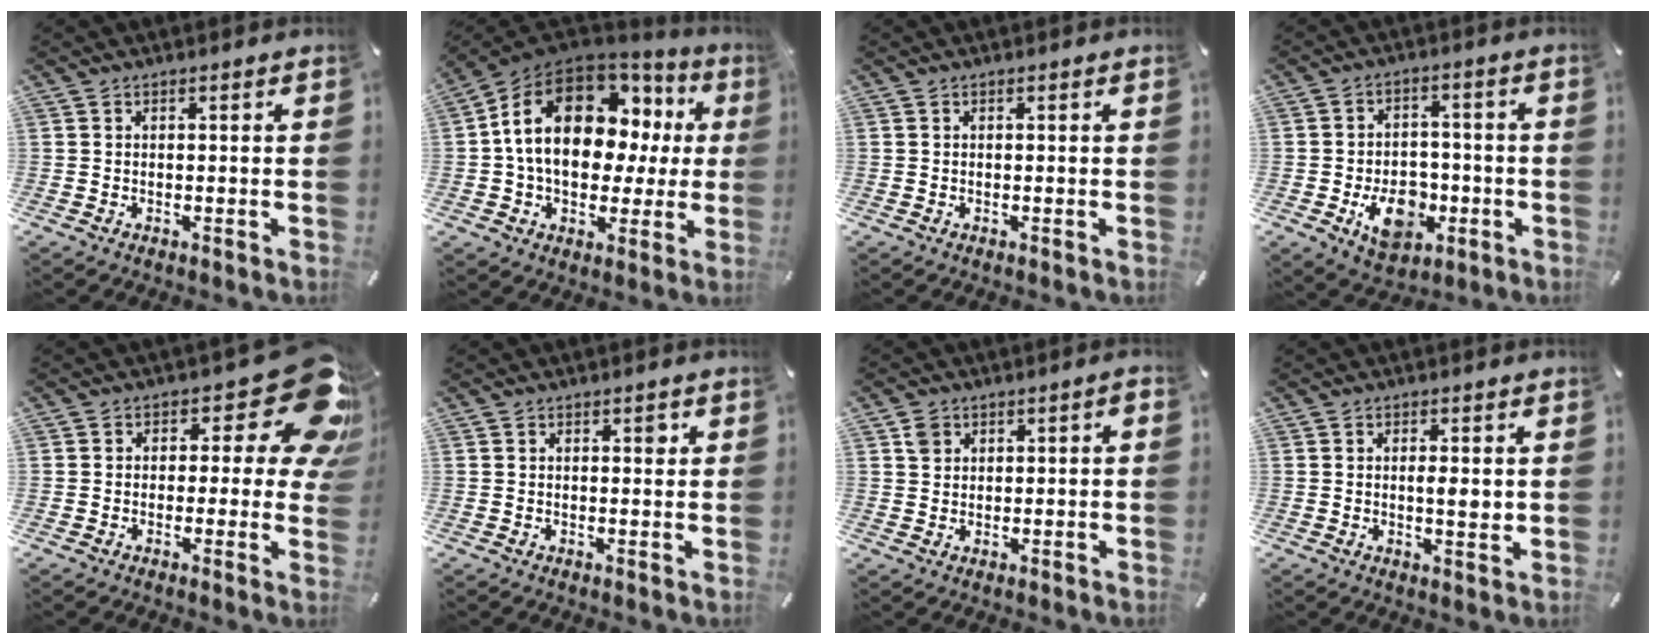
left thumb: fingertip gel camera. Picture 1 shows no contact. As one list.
[{"total": 19.6, "force": [4.3, 13.5, 13.6], "torque": [-0.236, -0.015, 0.071]}, {"total": 0.0}, {"total": 11.1, "force": [-3.6, 7.9, 6.9], "torque": [-0.101, 0.014, -0.055]}, {"total": 16.6, "force": [6.4, 7.7, 13.2], "torque": [-0.162, -0.039, 0.107]}, {"total": 1.4, "force": [0.6, 0.8, 1.0], "torque": [-0.006, -0.001, 0.006]}, {"total": 2.7, "force": [0.8, 2.4, 1.1], "torque": [-0.009, 0.000, 0.010]}, {"total": 3.7, "force": [0.5, 1.3, 3.4], "torque": [-0.053, -0.005, 0.003]}]